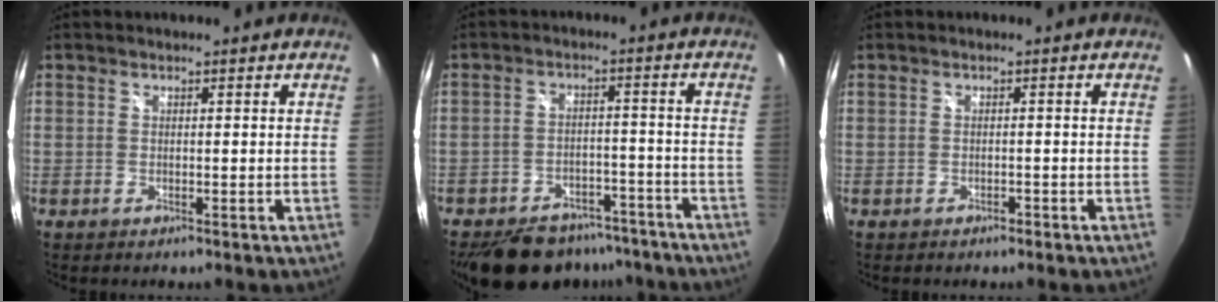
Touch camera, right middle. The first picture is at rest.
{"total": 17.2, "force": [-13.8, 8.0, 6.5], "torque": [-0.149, 0.011, -0.179]}
{"total": 0.7, "force": [-0.6, 0.3, 0.0], "torque": [-0.002, 0.000, -0.011]}